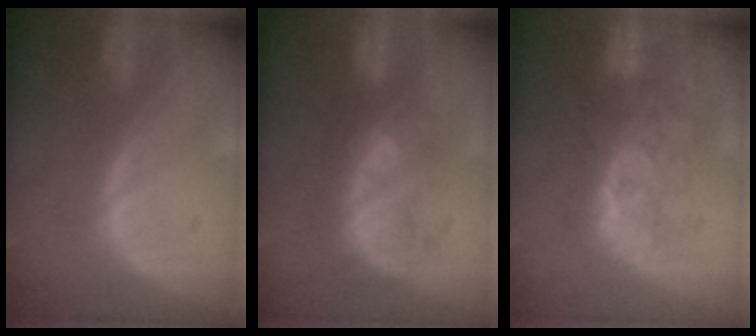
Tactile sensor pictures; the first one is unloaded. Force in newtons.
{"total": 8.8, "press": 7.6, "slide": 4.5}
{"total": 9.8, "press": 8.3, "slide": 5.1}